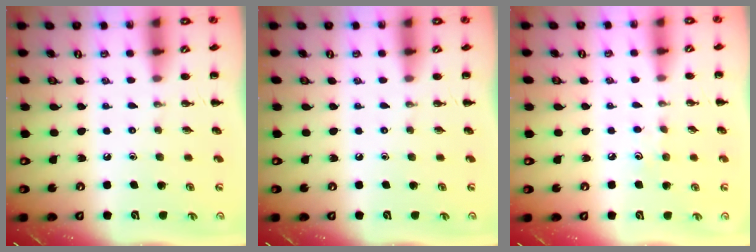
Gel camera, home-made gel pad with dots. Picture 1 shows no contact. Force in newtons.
{"total": 0.0}
{"total": 5.2, "press": 5.0, "slide": 1.5}